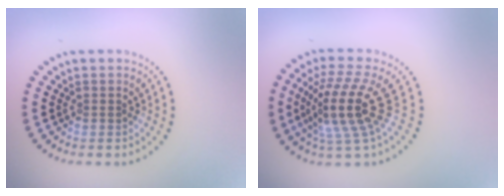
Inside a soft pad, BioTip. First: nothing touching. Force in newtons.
{"total": 5.2, "press": 4.1, "slide": 3.2}